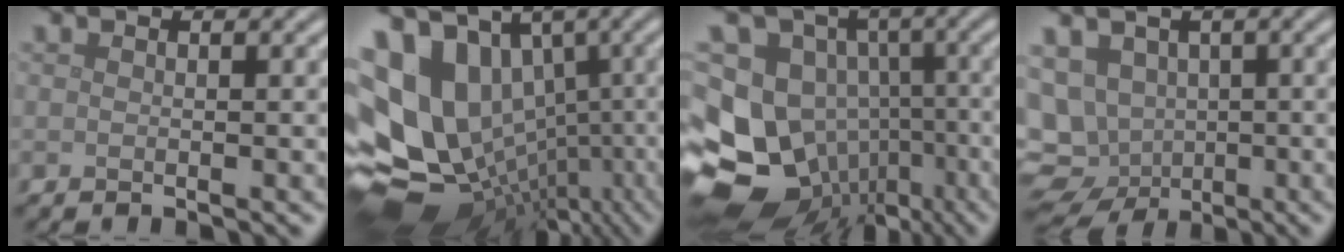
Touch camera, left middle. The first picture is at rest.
{"total": 15.9, "force": [0.6, 12.2, 10.2], "torque": [-0.193, -0.016, 0.059]}
{"total": 19.1, "force": [-6.2, 15.8, 8.9], "torque": [-0.199, -0.017, -0.089]}
{"total": 10.5, "force": [-3.2, 8.8, 4.7], "torque": [-0.090, -0.024, -0.042]}